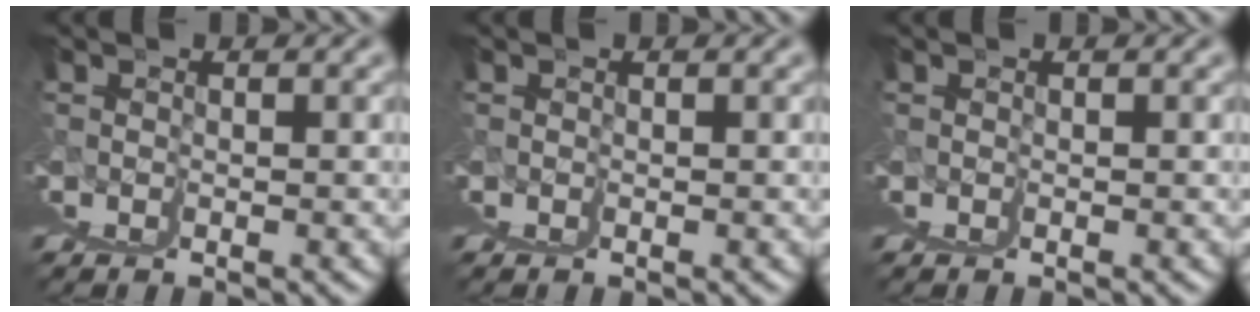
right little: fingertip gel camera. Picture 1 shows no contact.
{"total": 0.0}
{"total": 0.0}